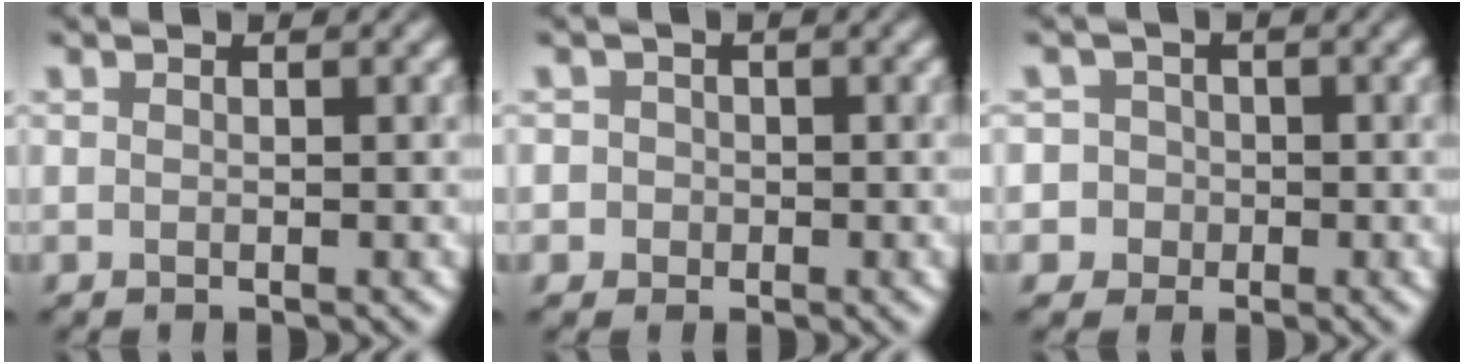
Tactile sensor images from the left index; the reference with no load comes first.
{"total": 2.5, "force": [-0.1, 2.5, 0.4], "torque": [0.024, 0.018, -0.032]}
{"total": 5.4, "force": [-1.4, 5.2, 0.4], "torque": [0.005, 0.018, -0.054]}